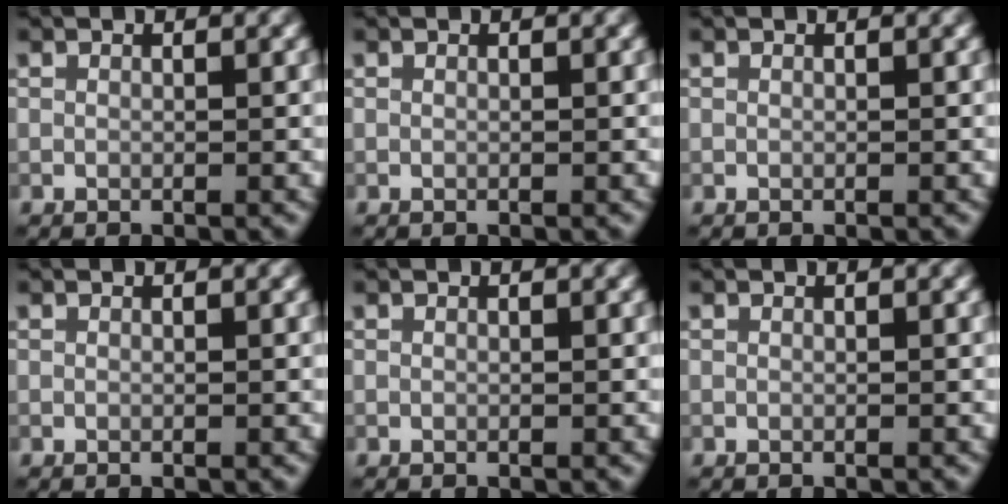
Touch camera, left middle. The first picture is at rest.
{"total": 0.0}
{"total": 0.0}
{"total": 0.0}
{"total": 0.0}
{"total": 0.0}